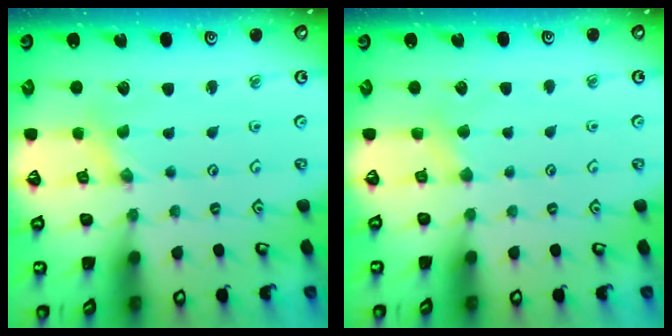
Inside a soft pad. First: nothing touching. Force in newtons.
{"total": 2.8, "press": 2.8, "slide": 0.6}